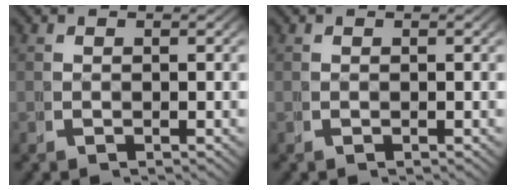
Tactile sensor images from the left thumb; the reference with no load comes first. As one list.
[{"total": 0.0}]